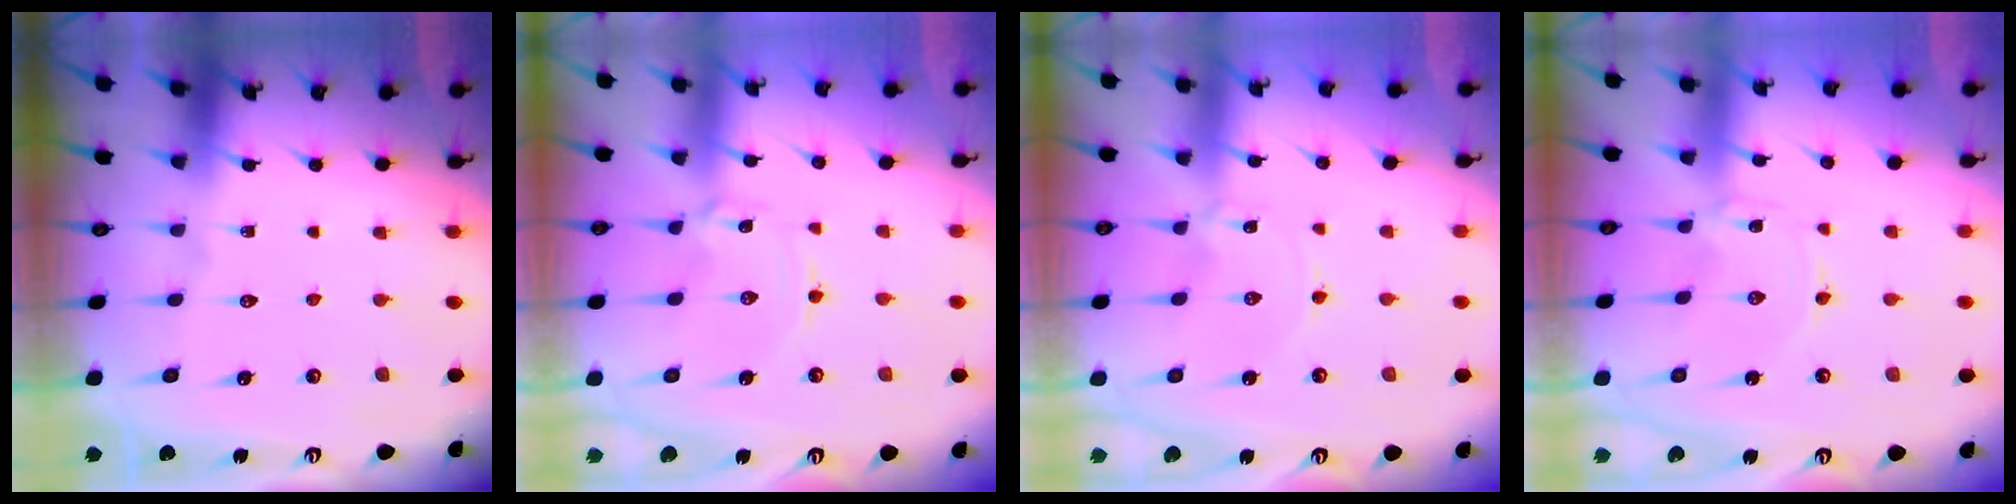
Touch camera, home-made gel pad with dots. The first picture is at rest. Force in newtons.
{"total": 0.9, "press": 0.9, "slide": 0.1}
{"total": 0.0}
{"total": 0.0}